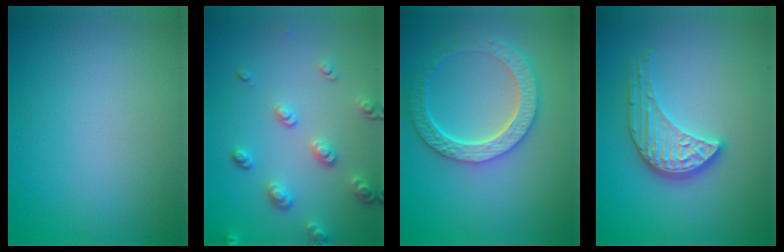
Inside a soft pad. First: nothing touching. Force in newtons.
{"total": 3.2, "press": 2.8, "slide": 1.7}
{"total": 5.7, "press": 4.3, "slide": 3.8}
{"total": 3.7, "press": 3.4, "slide": 1.5}